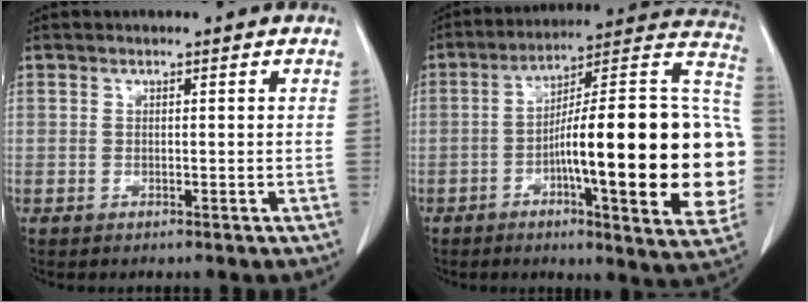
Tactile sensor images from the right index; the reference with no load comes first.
{"total": 28.2, "force": [-4.1, 4.0, 27.7], "torque": [-0.309, 0.022, -0.065]}